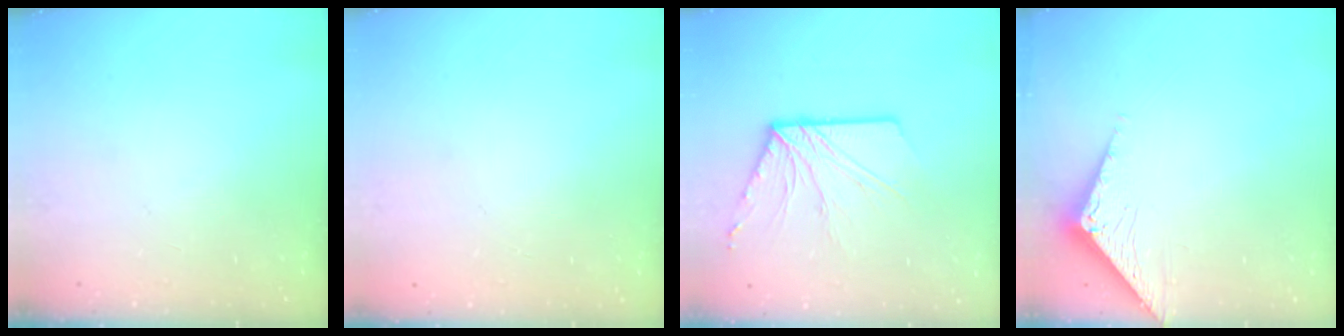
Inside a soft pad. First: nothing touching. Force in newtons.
{"total": 0.0}
{"total": 9.3, "press": 9.3, "slide": 0.3}
{"total": 3.3, "press": 3.3, "slide": 0.2}